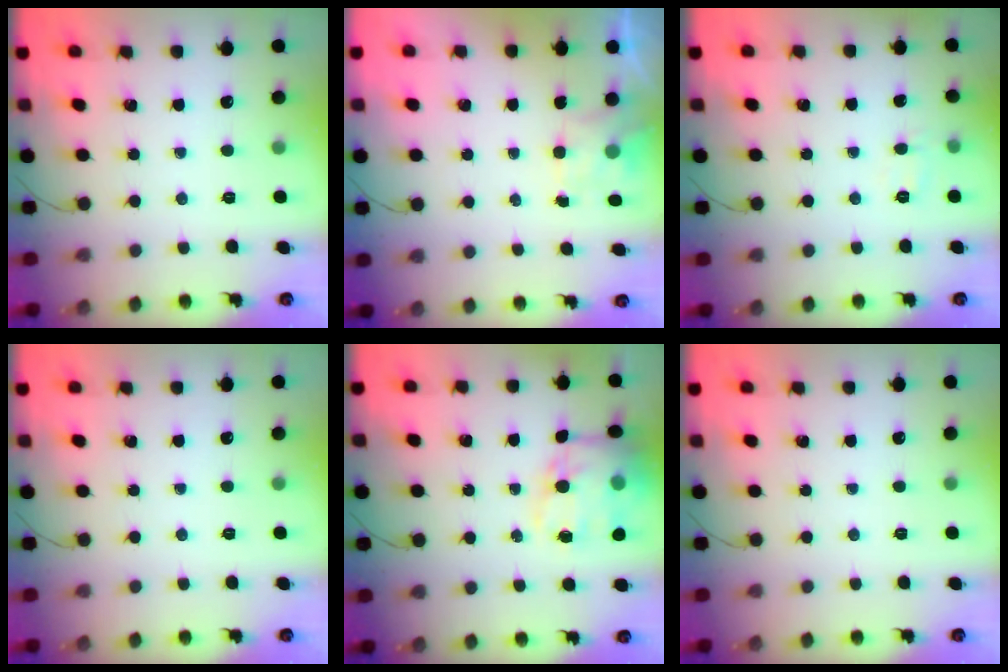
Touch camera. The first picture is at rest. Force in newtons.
{"total": 2.0, "press": 1.6, "slide": 1.2}
{"total": 5.5, "press": 5.4, "slide": 1.0}
{"total": 0.0}
{"total": 15.2, "press": 14.8, "slide": 3.5}
{"total": 0.0}